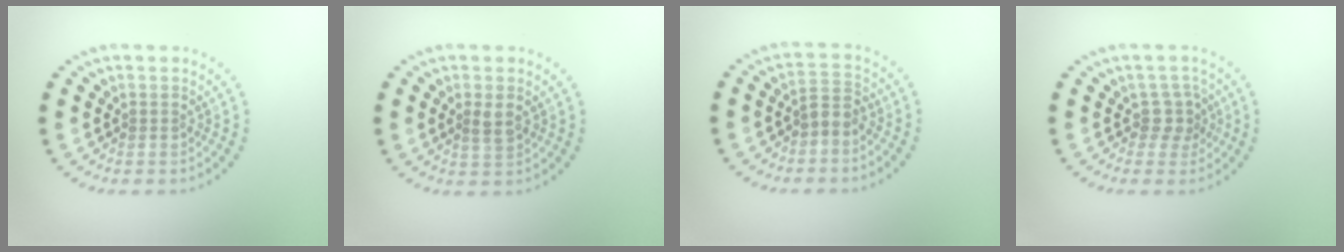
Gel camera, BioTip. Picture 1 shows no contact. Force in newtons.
{"total": 1.6, "press": 1.5, "slide": 0.5}
{"total": 1.7, "press": 1.4, "slide": 0.9}
{"total": 1.9, "press": 1.5, "slide": 1.2}